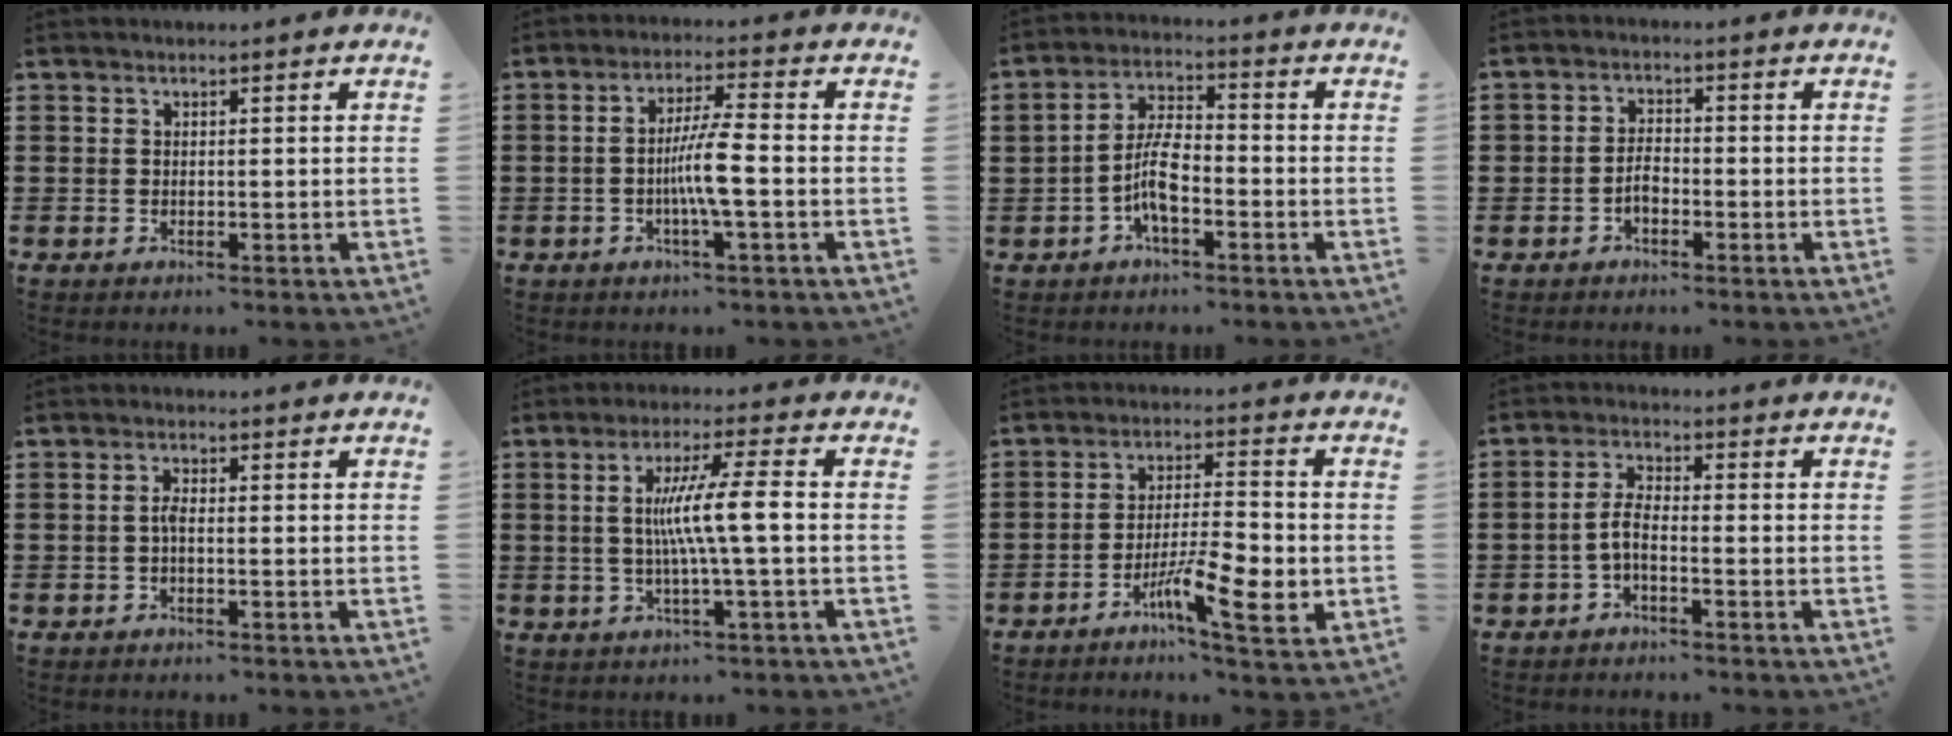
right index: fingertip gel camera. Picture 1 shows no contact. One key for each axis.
{"total": 6.2, "fx": -1.4, "fy": 0.1, "fz": 6.1, "tx": -0.114, "ty": -0.005, "tz": -0.032}
{"total": 6.5, "fx": -2.2, "fy": 2.5, "fz": 5.6, "tx": -0.123, "ty": 0.000, "tz": -0.047}
{"total": 2.3, "fx": -1.3, "fy": 1.5, "fz": 1.3, "tx": -0.027, "ty": 0.002, "tz": -0.027}
{"total": 1.7, "fx": -0.4, "fy": 0.4, "fz": 1.6, "tx": -0.039, "ty": -0.001, "tz": -0.011}
{"total": 7.8, "fx": -0.5, "fy": -0.5, "fz": 7.7, "tx": -0.141, "ty": -0.004, "tz": -0.017}
{"total": 9.4, "fx": -3.9, "fy": 1.9, "fz": 8.3, "tx": -0.140, "ty": 0.005, "tz": -0.066}
{"total": 3.5, "fx": -1.6, "fy": 0.9, "fz": 3.0, "tx": -0.076, "ty": -0.004, "tz": -0.038}